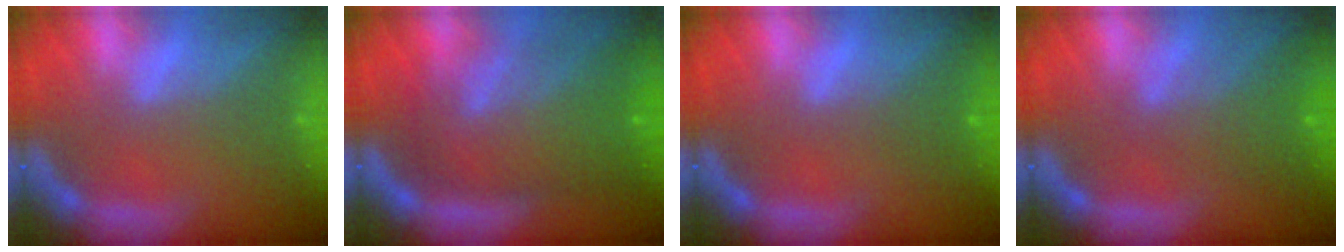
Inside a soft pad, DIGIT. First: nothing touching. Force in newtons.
{"total": 10.1}
{"total": 1.5}
{"total": 4.1}